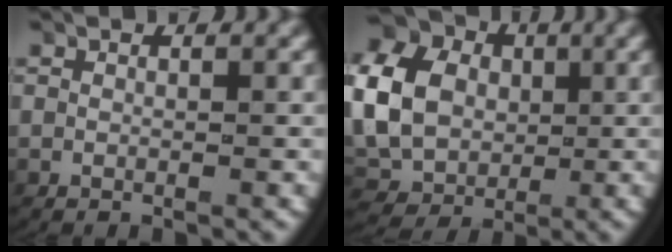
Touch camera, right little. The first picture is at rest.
{"total": 12.0, "force": [1.3, 10.4, 5.9], "torque": [-0.140, -0.013, 0.018]}